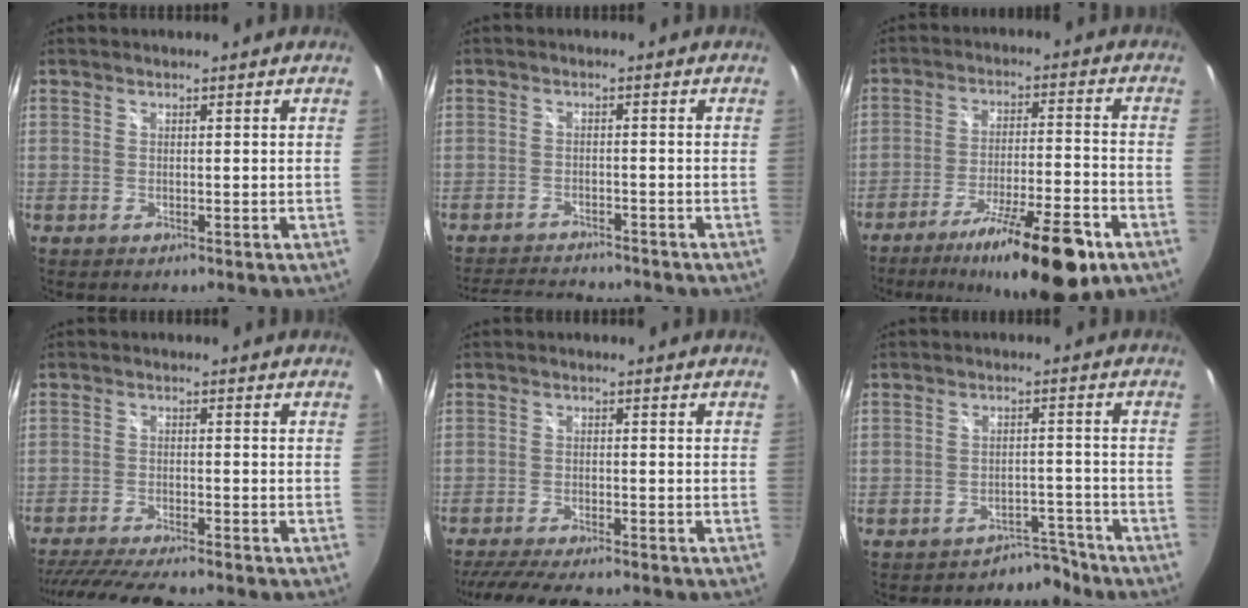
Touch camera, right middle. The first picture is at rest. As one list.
[{"total": 9.0, "force": [-8.5, 1.7, 2.5], "torque": [-0.071, -0.003, -0.133]}, {"total": 16.2, "force": [-10.5, 2.5, 12.1], "torque": [-0.205, -0.019, -0.165]}, {"total": 12.4, "force": [-10.9, 1.5, 5.7], "torque": [-0.131, -0.024, -0.180]}, {"total": 10.6, "force": [-9.3, 1.5, 4.9], "torque": [-0.113, -0.024, -0.151]}, {"total": 4.3, "force": [-3.7, 2.0, -0.7], "torque": [0.021, 0.028, -0.052]}]